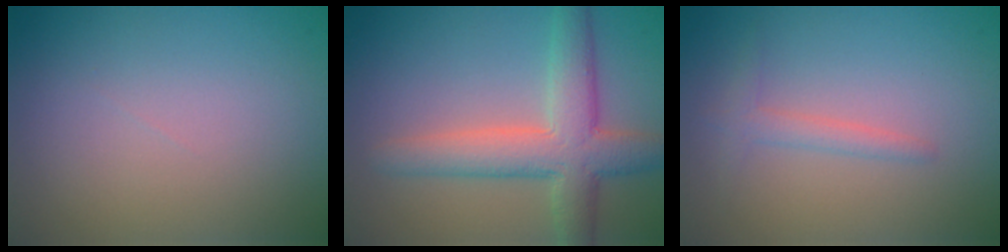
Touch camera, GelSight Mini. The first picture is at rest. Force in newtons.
{"total": 6.1, "press": 6.1, "slide": 0.4}
{"total": 1.6, "press": 1.6, "slide": 0.1}